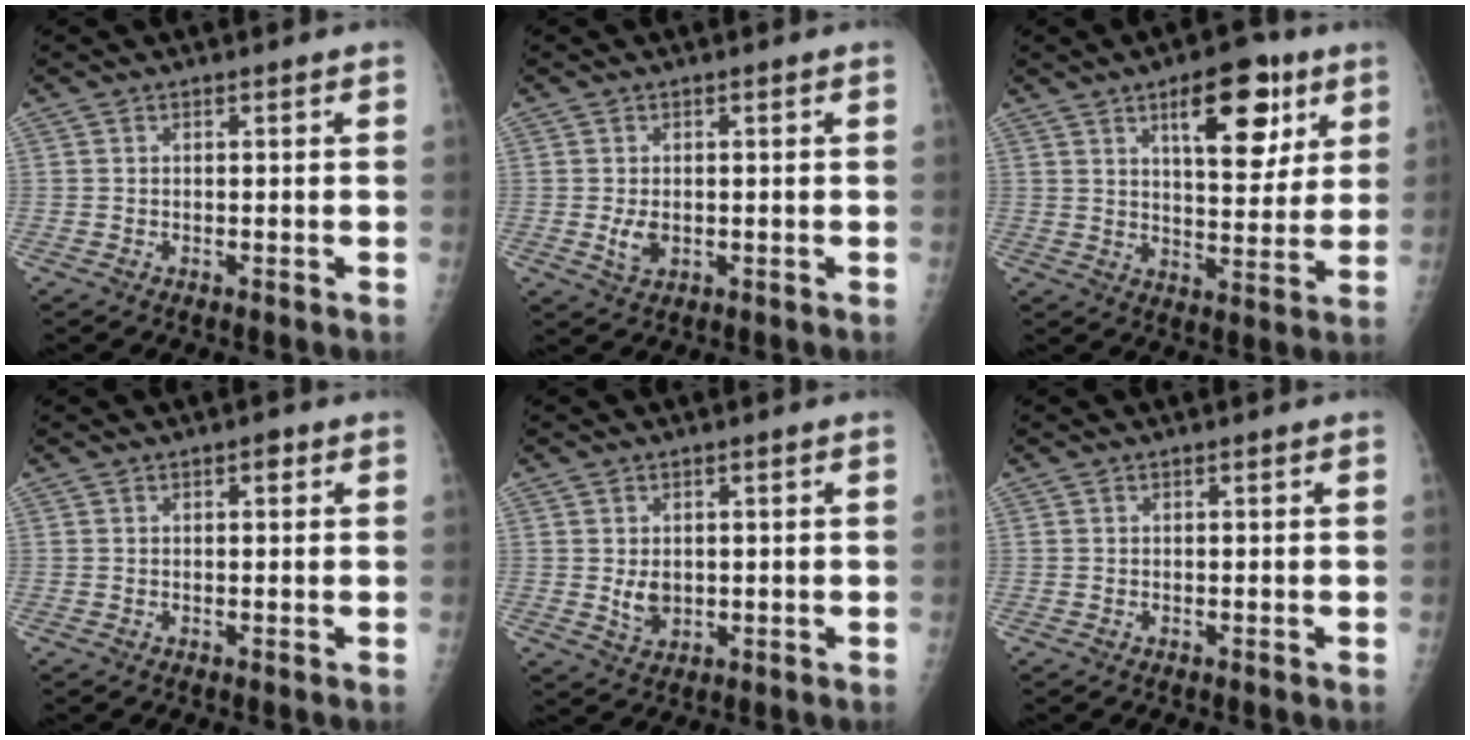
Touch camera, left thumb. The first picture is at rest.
{"total": 3.0, "force": [-0.3, 2.0, 2.2], "torque": [-0.040, -0.006, -0.002]}
{"total": 14.0, "force": [6.8, 6.1, 10.6], "torque": [-0.111, -0.029, 0.098]}
{"total": 1.3, "force": [0.6, 0.7, 0.9], "torque": [-0.008, 0.001, 0.005]}
{"total": 3.5, "force": [0.2, 2.6, 2.3], "torque": [-0.027, -0.008, 0.013]}
{"total": 0.0}